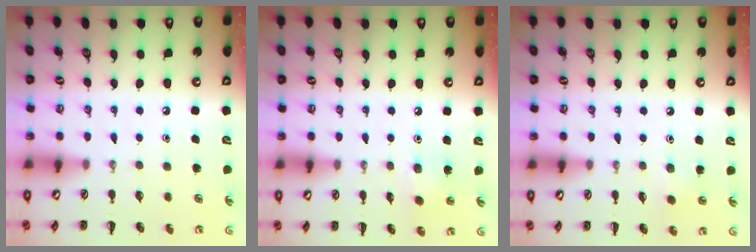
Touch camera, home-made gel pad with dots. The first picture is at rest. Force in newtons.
{"total": 5.4, "press": 5.3, "slide": 1.1}
{"total": 2.4, "press": 2.3, "slide": 0.8}